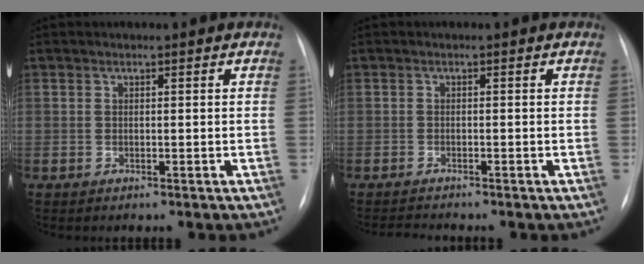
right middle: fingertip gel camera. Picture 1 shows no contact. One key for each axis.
{"total": 1.8, "fx": -1.7, "fy": -0.4, "fz": 0.0, "tx": -0.004, "ty": -0.011, "tz": -0.028}